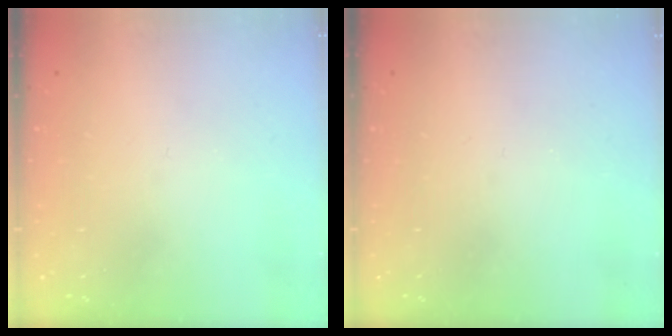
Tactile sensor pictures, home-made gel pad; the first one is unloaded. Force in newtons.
{"total": 0.0}